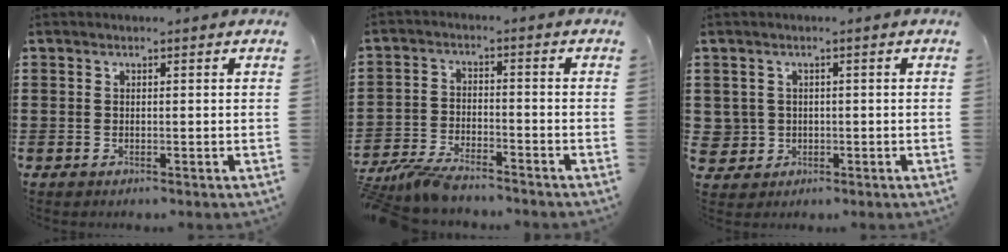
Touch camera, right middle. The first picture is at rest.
{"total": 5.3, "force": [-5.0, 0.6, 1.5], "torque": [-0.053, -0.008, -0.104]}
{"total": 2.6, "force": [-0.1, 2.6, 0.1], "torque": [-0.016, 0.008, -0.005]}